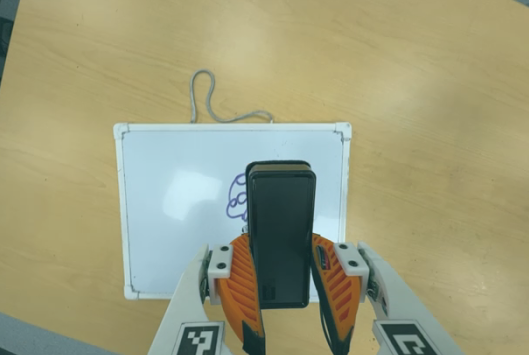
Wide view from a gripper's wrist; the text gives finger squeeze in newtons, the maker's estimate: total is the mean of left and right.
{"total": 9.0, "left": 7.2, "right": 10.7}